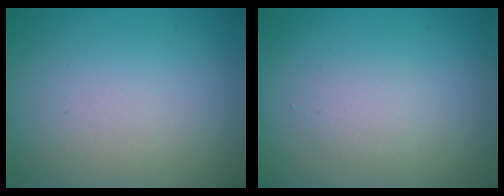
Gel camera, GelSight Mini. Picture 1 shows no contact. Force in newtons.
{"total": 1.1, "press": 1.1, "slide": 0.1}